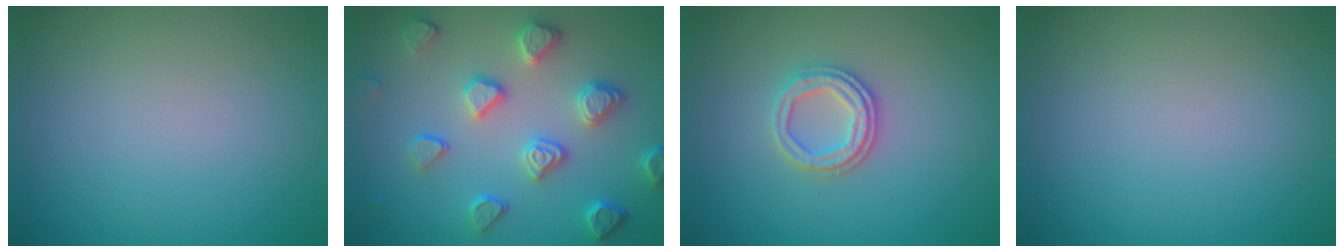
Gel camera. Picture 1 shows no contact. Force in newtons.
{"total": 4.6, "press": 4.1, "slide": 2.1}
{"total": 2.6, "press": 2.5, "slide": 0.7}
{"total": 0.0}